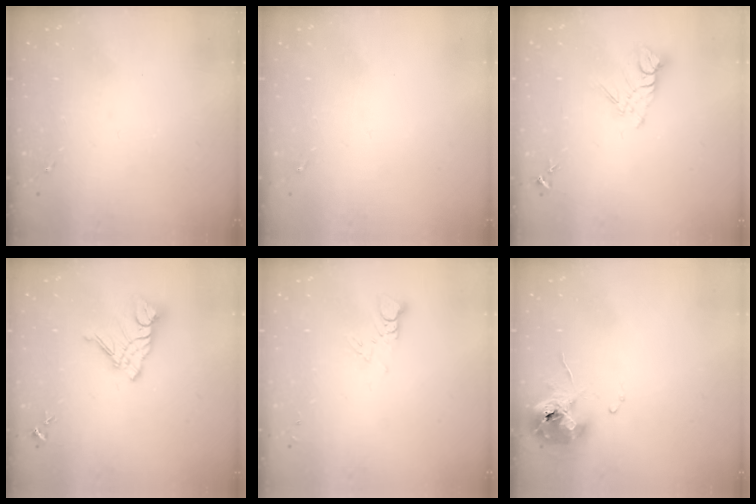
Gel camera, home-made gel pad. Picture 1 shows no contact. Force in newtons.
{"total": 0.0}
{"total": 8.8, "press": 8.7, "slide": 0.7}
{"total": 12.6, "press": 12.5, "slide": 1.3}
{"total": 2.9, "press": 2.9, "slide": 0.2}
{"total": 11.0, "press": 11.0, "slide": 1.1}